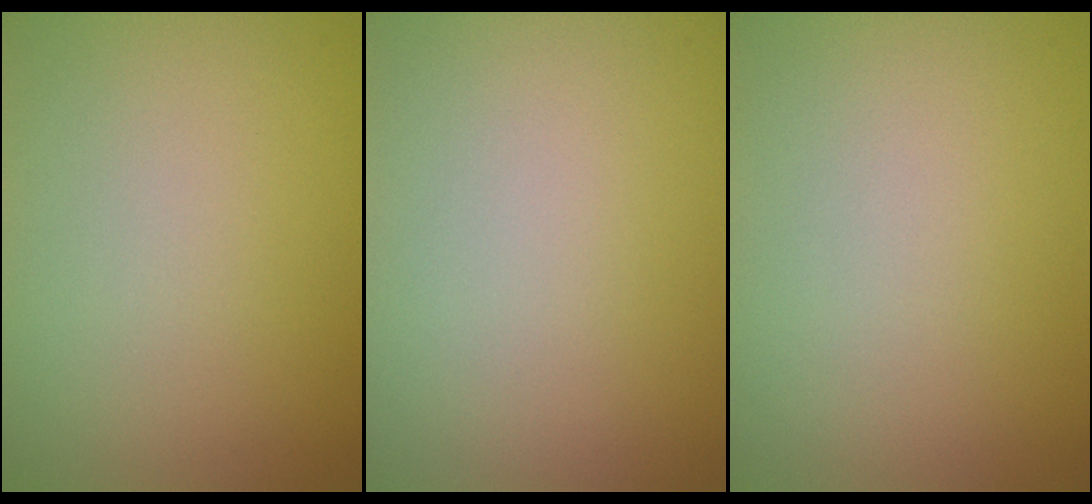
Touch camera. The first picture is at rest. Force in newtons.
{"total": 0.0}
{"total": 0.0}